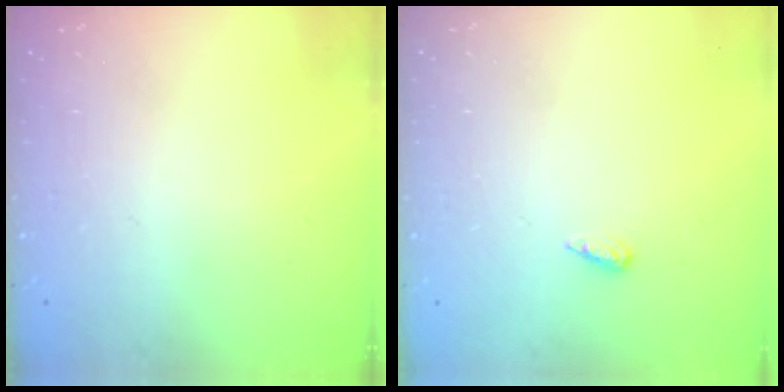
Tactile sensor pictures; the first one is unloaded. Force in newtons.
{"total": 6.0, "press": 6.0, "slide": 0.6}